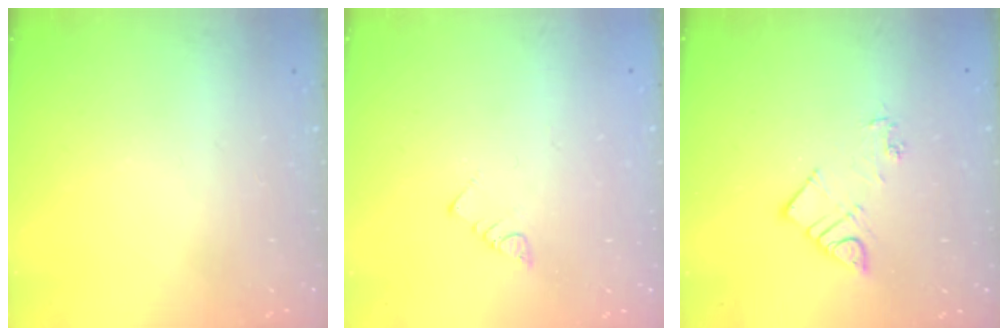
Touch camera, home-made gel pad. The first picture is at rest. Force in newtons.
{"total": 3.0, "press": 3.0, "slide": 0.2}
{"total": 7.3, "press": 7.2, "slide": 0.7}